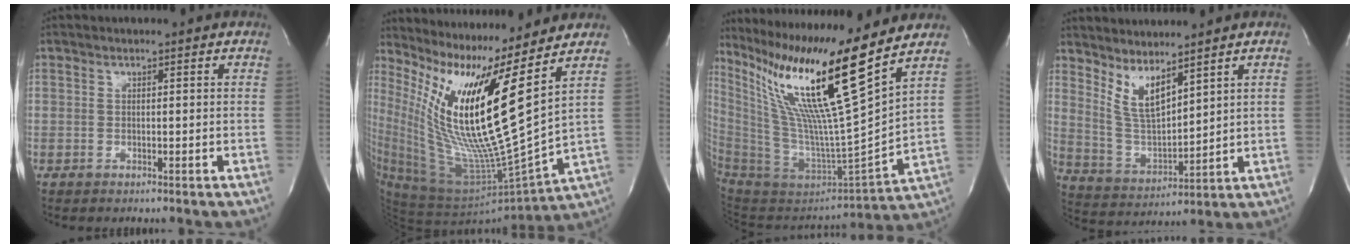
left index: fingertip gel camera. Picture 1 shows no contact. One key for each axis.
{"total": 21.1, "fx": 9.7, "fy": -0.7, "fz": 18.8, "tx": -0.362, "ty": -0.034, "tz": 0.169}
{"total": 24.6, "fx": 16.9, "fy": -2.3, "fz": 17.6, "tx": -0.332, "ty": -0.051, "tz": 0.307}
{"total": 6.7, "fx": 4.9, "fy": 1.1, "fz": 4.5, "tx": -0.101, "ty": -0.018, "tz": 0.114}